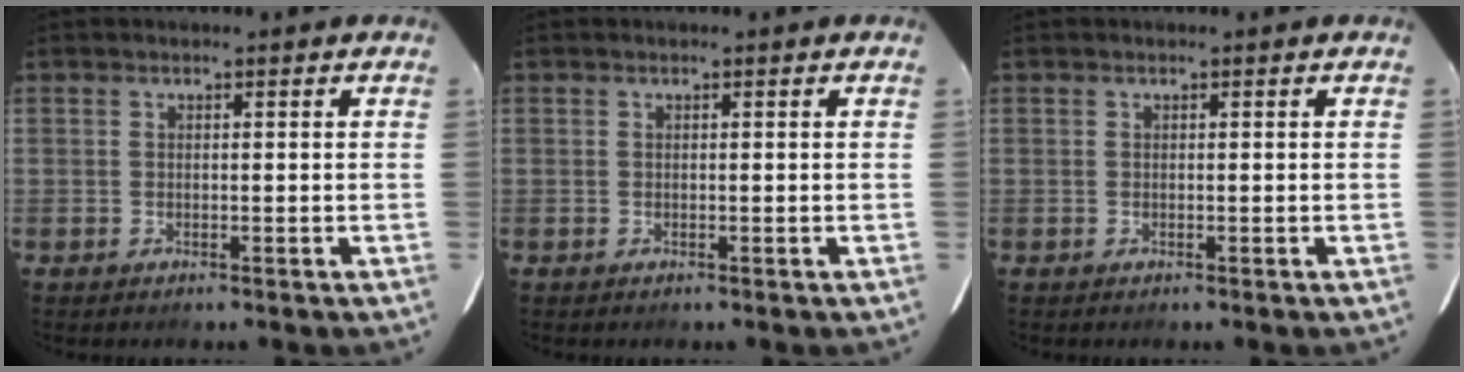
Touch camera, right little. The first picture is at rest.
{"total": 0.0}
{"total": 0.0}